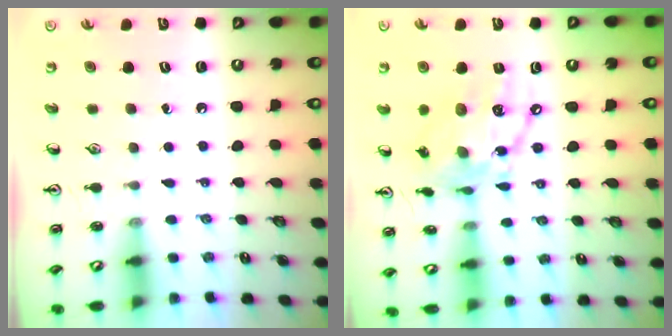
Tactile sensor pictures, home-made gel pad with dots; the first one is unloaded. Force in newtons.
{"total": 14.7, "press": 14.7, "slide": 1.2}